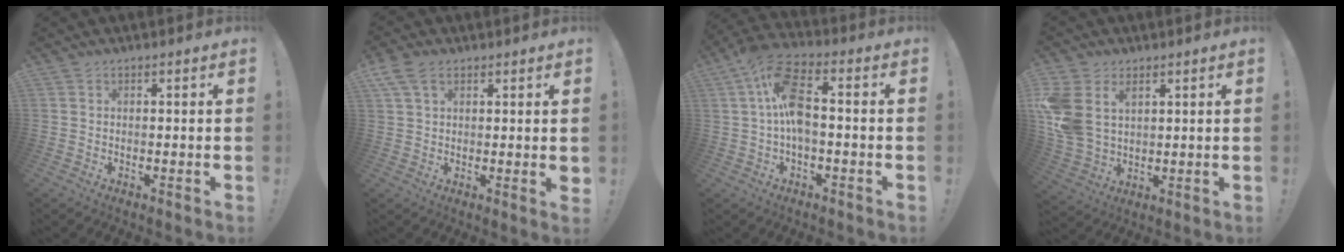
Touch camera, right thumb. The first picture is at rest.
{"total": 6.3, "force": [3.1, 3.4, 4.3], "torque": [-0.070, 0.000, 0.062]}
{"total": 12.6, "force": [0.1, 5.8, 11.2], "torque": [-0.209, 0.006, 0.002]}
{"total": 11.3, "force": [4.2, 8.4, 6.4], "torque": [-0.131, -0.022, 0.085]}